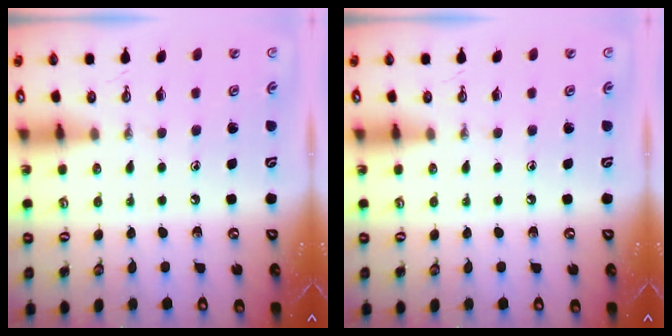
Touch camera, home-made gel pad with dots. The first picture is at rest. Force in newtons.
{"total": 0.0}